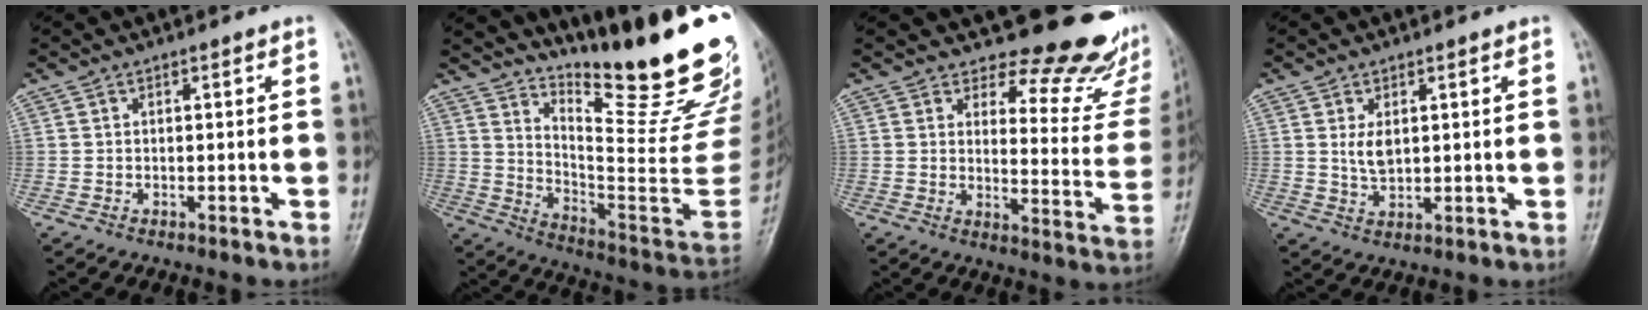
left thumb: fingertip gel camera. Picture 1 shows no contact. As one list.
[{"total": 28.8, "force": [19.1, 5.6, 20.9], "torque": [-0.254, -0.131, 0.292]}, {"total": 18.2, "force": [15.7, 6.5, 6.7], "torque": [-0.017, -0.144, 0.177]}, {"total": 3.7, "force": [1.1, 2.1, 2.8], "torque": [-0.042, -0.014, 0.030]}]